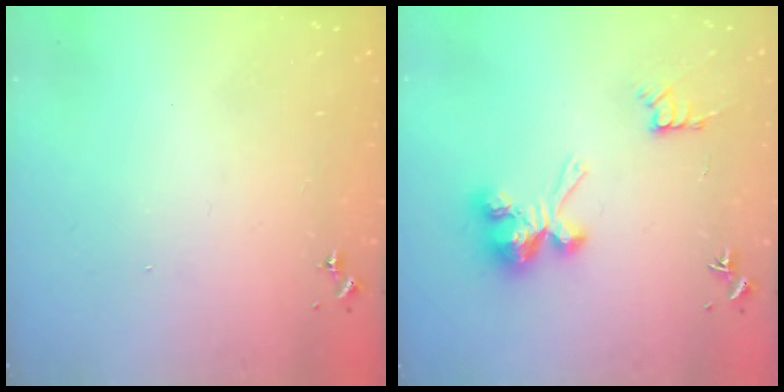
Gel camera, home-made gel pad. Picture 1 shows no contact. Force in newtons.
{"total": 10.6, "press": 10.6, "slide": 0.3}